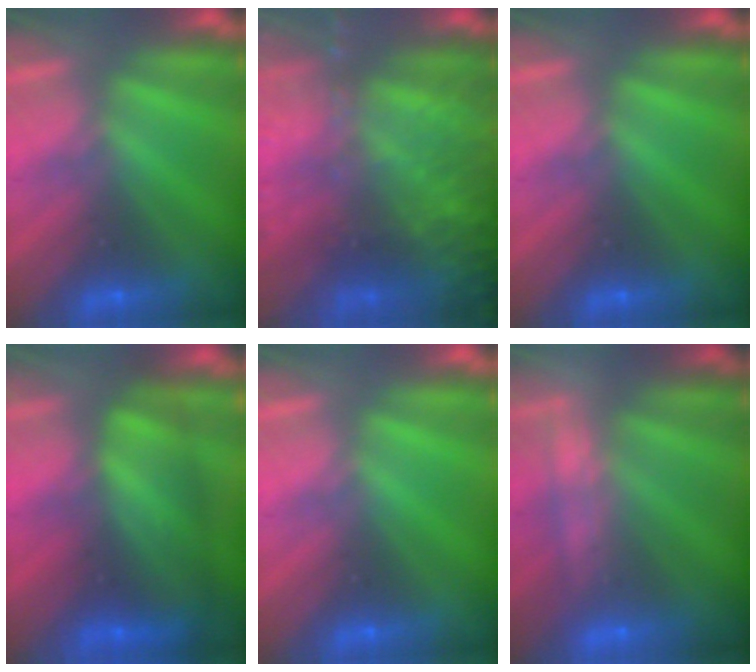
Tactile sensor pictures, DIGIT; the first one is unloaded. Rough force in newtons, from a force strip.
{"total": 8.1}
{"total": 0.0}
{"total": 8.0}
{"total": 0.0}
{"total": 2.2}